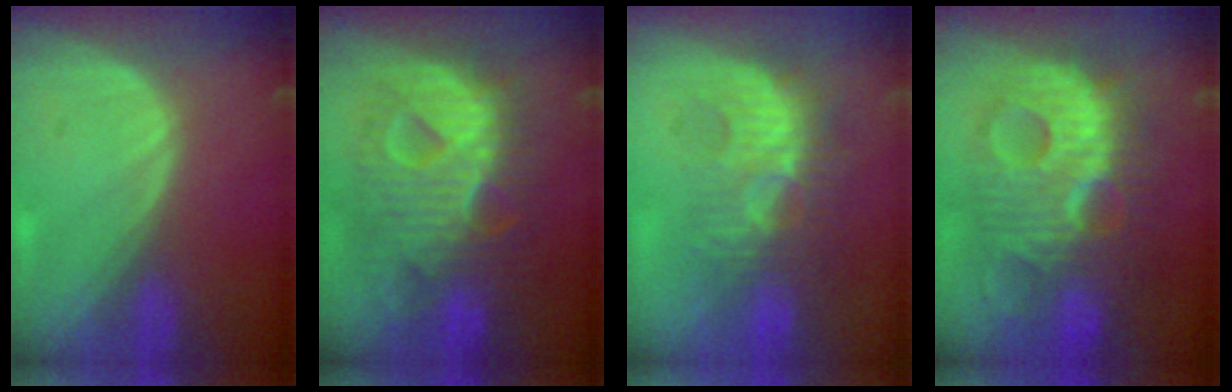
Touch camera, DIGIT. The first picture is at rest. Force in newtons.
{"total": 12.6, "press": 12.6, "slide": 1.2}
{"total": 9.0, "press": 8.6, "slide": 2.6}
{"total": 13.1, "press": 13.1, "slide": 1.1}